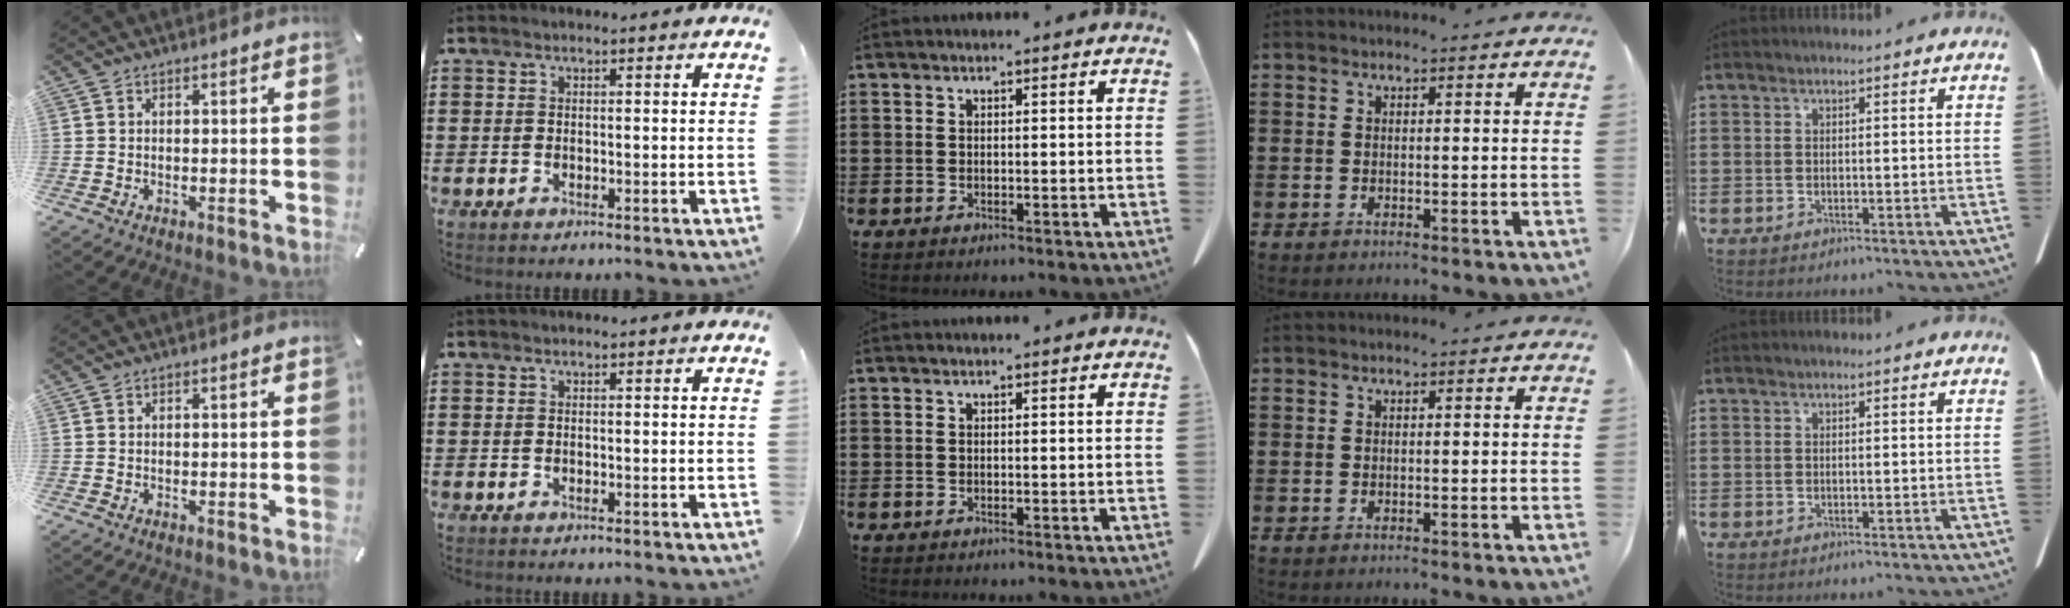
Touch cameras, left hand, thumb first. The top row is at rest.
{}